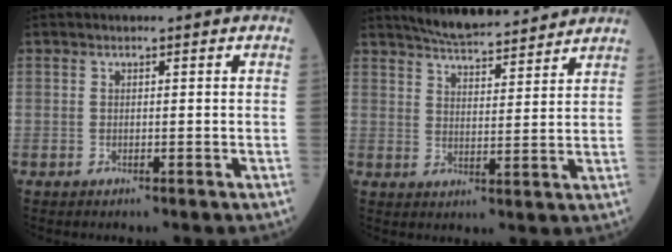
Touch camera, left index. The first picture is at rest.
{"total": 11.3, "force": [10.5, 1.4, 4.0], "torque": [-0.063, 0.010, 0.155]}